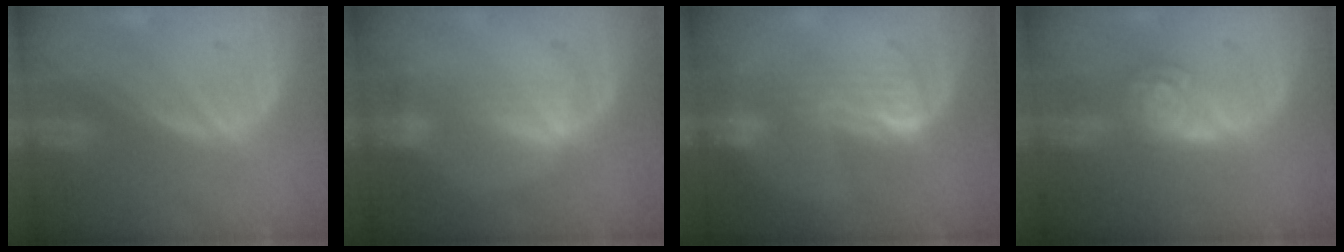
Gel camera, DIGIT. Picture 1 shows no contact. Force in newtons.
{"total": 2.4, "press": 2.4, "slide": 0.4}
{"total": 4.5, "press": 4.5, "slide": 0.5}
{"total": 5.4, "press": 5.3, "slide": 0.4}